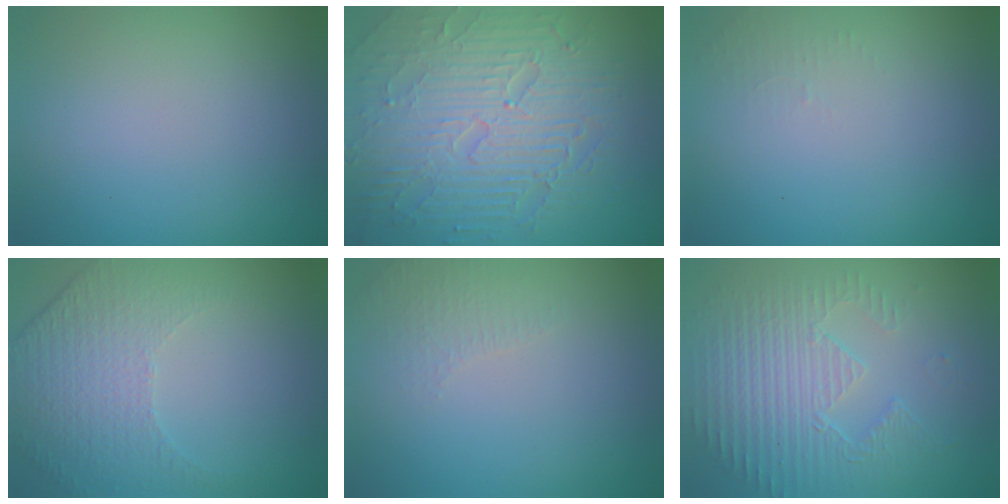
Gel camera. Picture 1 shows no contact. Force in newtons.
{"total": 9.7, "press": 6.5, "slide": 7.2}
{"total": 1.0, "press": 0.9, "slide": 0.3}
{"total": 5.0, "press": 3.3, "slide": 3.8}
{"total": 1.6, "press": 1.6, "slide": 0.4}
{"total": 4.0, "press": 3.6, "slide": 1.7}